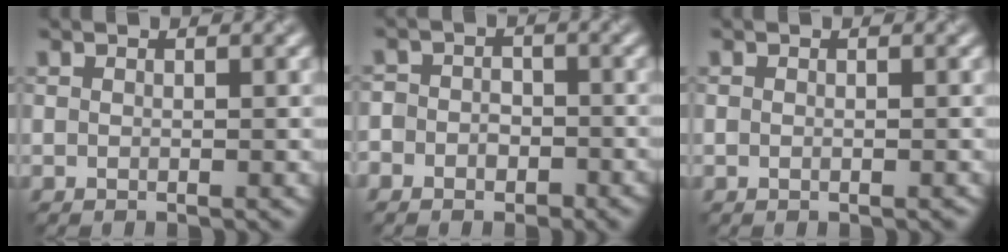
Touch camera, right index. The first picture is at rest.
{"total": 3.6, "force": [-2.5, 2.5, 0.2], "torque": [0.017, 0.010, -0.045]}
{"total": 0.6, "force": [-0.1, -0.3, -0.5], "torque": [0.001, 0.000, 0.005]}